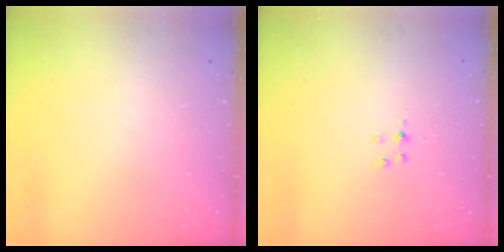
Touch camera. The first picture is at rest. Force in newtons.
{"total": 2.6, "press": 2.6, "slide": 0.3}